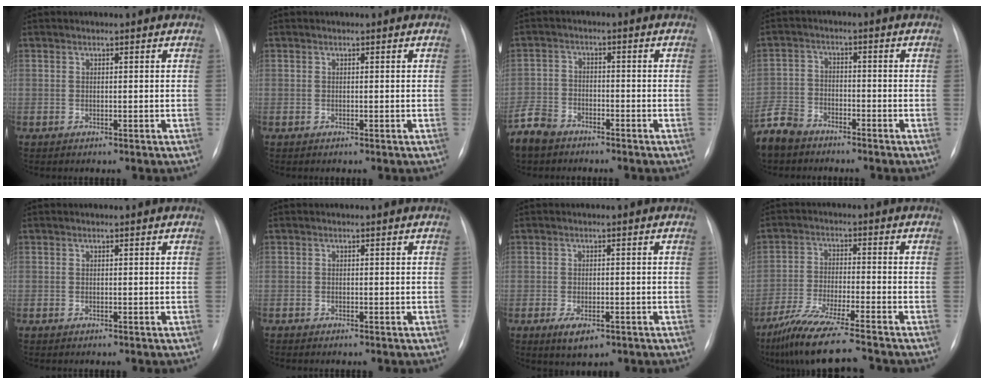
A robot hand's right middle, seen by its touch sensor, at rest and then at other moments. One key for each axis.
{"total": 0.0}
{"total": 6.2, "fx": -5.1, "fy": 3.0, "fz": 1.9, "tx": -0.045, "ty": -0.009, "tz": -0.101}
{"total": 7.5, "fx": -6.4, "fy": 3.4, "fz": 2.0, "tx": -0.048, "ty": -0.011, "tz": -0.122}
{"total": 0.0}
{"total": 0.0}
{"total": 3.8, "fx": -2.0, "fy": 1.7, "fz": 2.8, "tx": -0.051, "ty": -0.004, "tz": -0.026}
{"total": 11.5, "fx": -9.5, "fy": -0.2, "fz": 6.6, "tx": -0.115, "ty": -0.037, "tz": -0.163}